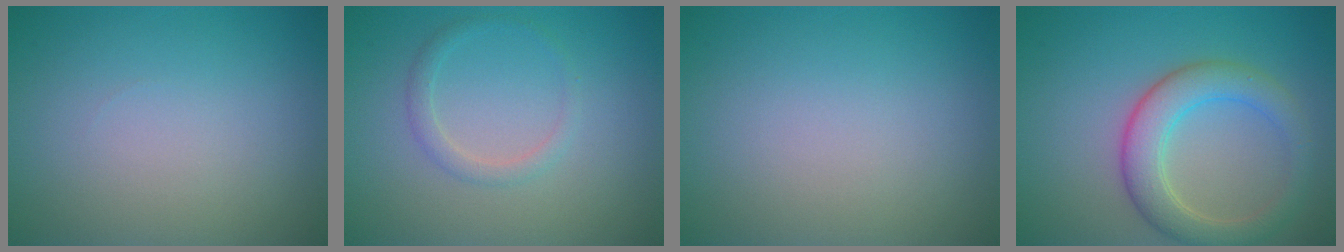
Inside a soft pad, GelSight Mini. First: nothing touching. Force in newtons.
{"total": 1.5, "press": 1.5, "slide": 0.2}
{"total": 0.0}
{"total": 4.8, "press": 4.8, "slide": 0.2}